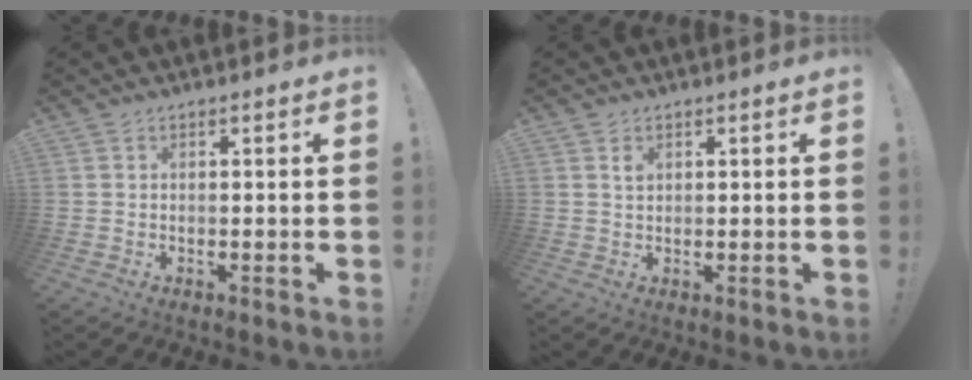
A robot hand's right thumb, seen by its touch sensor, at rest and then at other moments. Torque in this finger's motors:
{"motor_torque": [-0.01, 0.03, 0.77, -0.66, 0.08]}